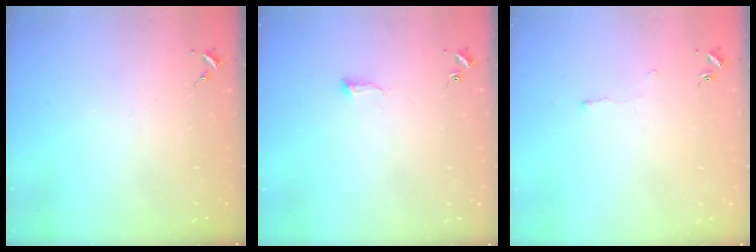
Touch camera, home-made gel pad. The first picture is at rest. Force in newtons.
{"total": 5.6, "press": 5.6, "slide": 0.5}
{"total": 2.3, "press": 2.3, "slide": 0.4}